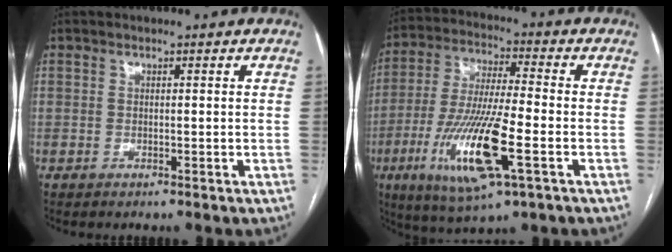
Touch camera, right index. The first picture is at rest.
{"total": 15.9, "force": [-5.4, 1.9, 14.9], "torque": [-0.303, -0.026, -0.093]}